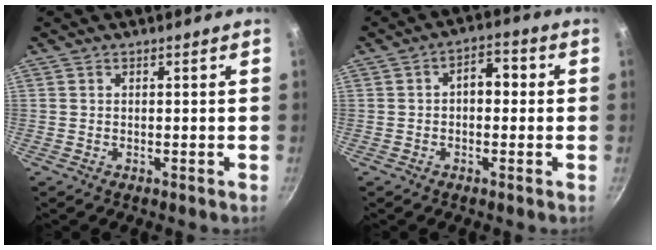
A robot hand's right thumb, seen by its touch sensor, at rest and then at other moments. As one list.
[{"total": 5.2, "force": [0.4, 3.3, 4.1], "torque": [-0.034, 0.017, -0.003]}]